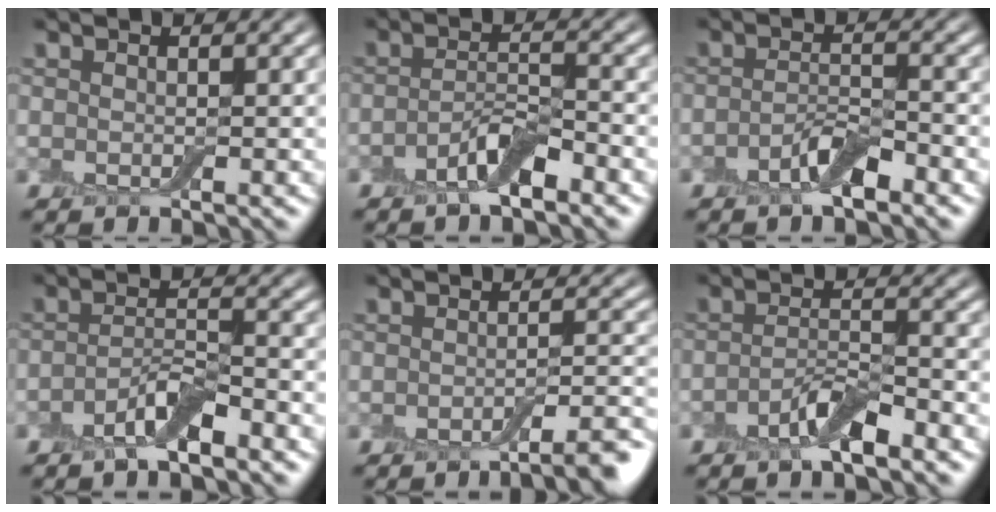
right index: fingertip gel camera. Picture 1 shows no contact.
{"total": 3.2, "force": [-2.0, 0.9, 2.3], "torque": [-0.045, 0.007, -0.041]}
{"total": 2.8, "force": [-1.7, 0.9, 2.1], "torque": [-0.040, 0.006, -0.034]}
{"total": 3.2, "force": [-2.1, 0.8, 2.2], "torque": [-0.043, 0.007, -0.044]}
{"total": 4.2, "force": [-2.6, 0.8, 3.2], "torque": [-0.037, 0.004, -0.043]}
{"total": 3.1, "force": [-2.0, 0.8, 2.3], "torque": [-0.043, 0.007, -0.041]}